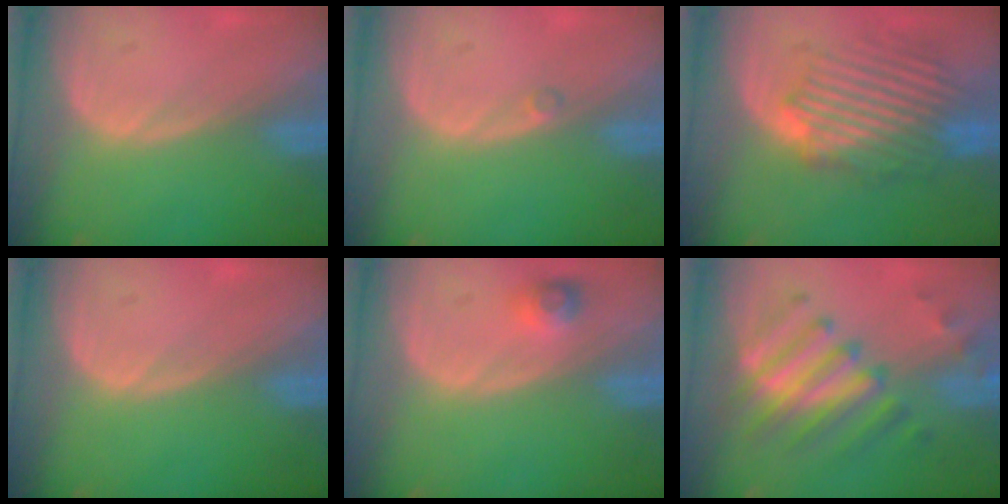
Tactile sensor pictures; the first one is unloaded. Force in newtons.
{"total": 0.5, "press": 0.5, "slide": 0.2}
{"total": 8.7, "press": 8.6, "slide": 1.6}
{"total": 0.0}
{"total": 2.3, "press": 2.2, "slide": 0.7}
{"total": 8.2, "press": 8.1, "slide": 1.2}